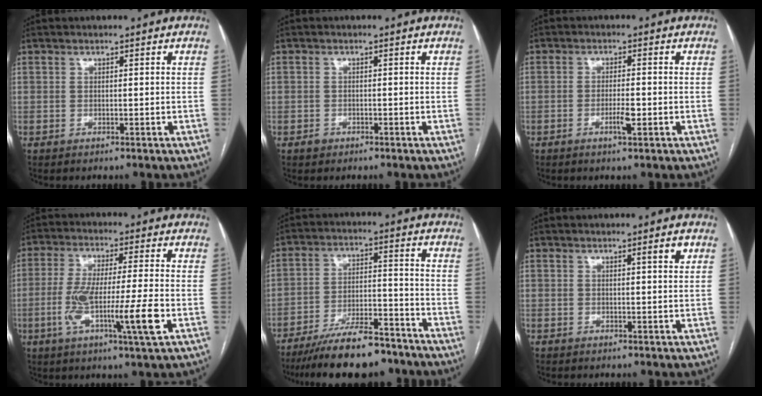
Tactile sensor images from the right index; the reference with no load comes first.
{"total": 1.3, "force": [-0.8, 1.0, 0.1], "torque": [0.000, 0.004, -0.012]}
{"total": 3.0, "force": [-1.2, 0.3, 2.7], "torque": [-0.051, -0.002, -0.019]}
{"total": 12.2, "force": [-3.4, 0.0, 11.7], "torque": [-0.218, -0.010, -0.064]}
{"total": 13.8, "force": [-11.4, 3.4, 6.9], "torque": [-0.112, 0.005, -0.185]}
{"total": 1.7, "force": [0.9, 0.0, 1.4], "torque": [-0.019, -0.002, 0.012]}